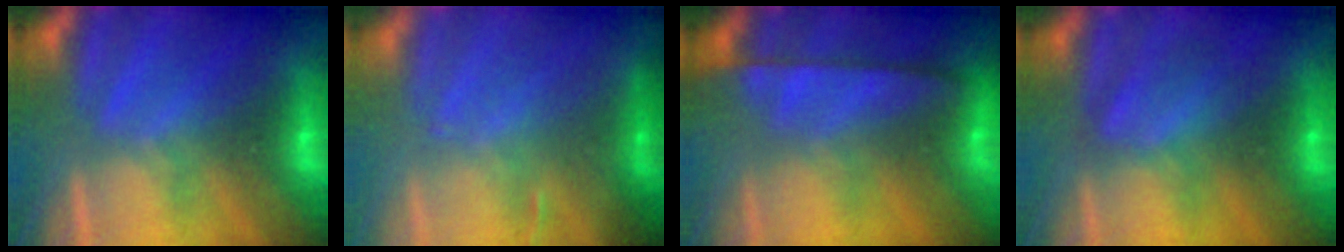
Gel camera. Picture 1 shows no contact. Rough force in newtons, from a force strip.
{"total": 2.7}
{"total": 9.1}
{"total": 2.5}